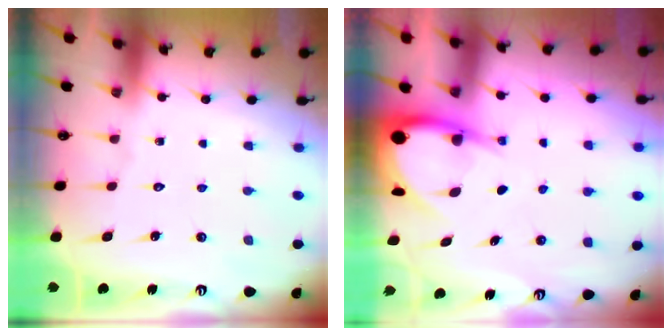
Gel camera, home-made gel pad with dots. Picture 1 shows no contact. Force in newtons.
{"total": 6.3, "press": 6.3, "slide": 0.6}